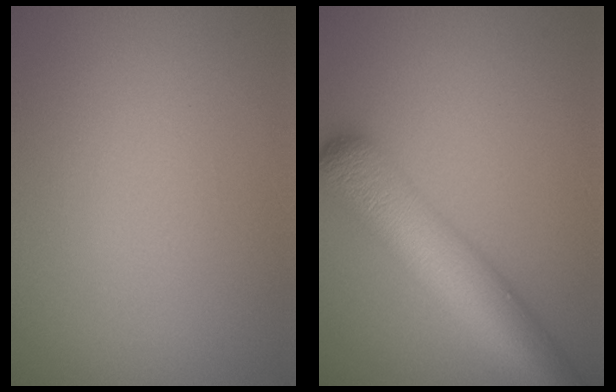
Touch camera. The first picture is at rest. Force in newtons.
{"total": 8.4, "press": 8.4, "slide": 0.3}